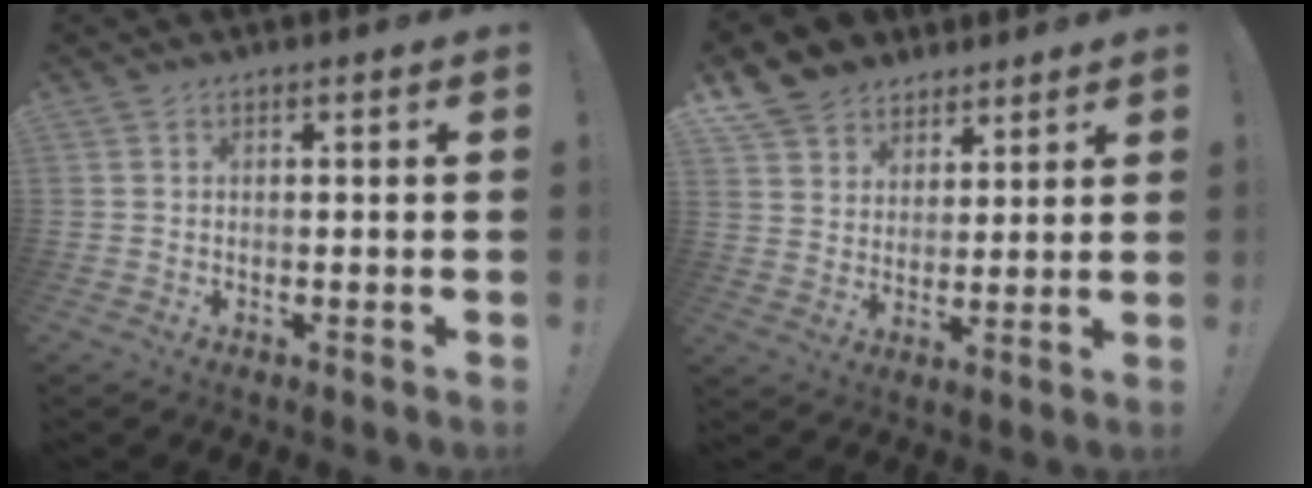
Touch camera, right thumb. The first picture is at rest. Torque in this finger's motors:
{"motor_torque": [-0.10, 0.43, -0.08, 0.45, 0.23]}